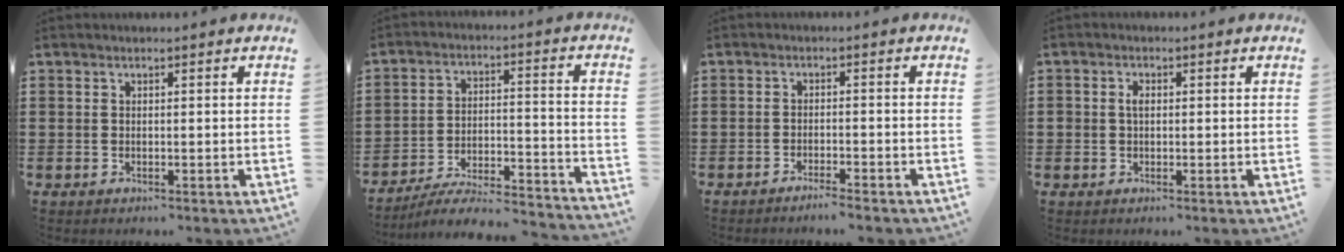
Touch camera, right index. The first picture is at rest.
{"total": 6.2, "force": [-5.7, 0.3, 2.4], "torque": [-0.042, -0.001, -0.114]}
{"total": 2.0, "force": [-1.7, -0.9, 0.4], "torque": [-0.001, 0.002, -0.033]}
{"total": 1.6, "force": [0.2, 1.0, 1.2], "torque": [-0.026, 0.007, 0.002]}